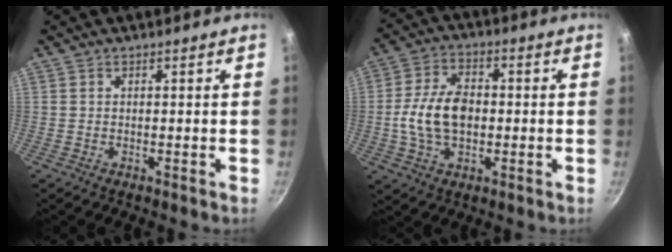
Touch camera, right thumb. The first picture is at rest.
{"total": 11.3, "force": [-0.7, 7.3, 8.6], "torque": [-0.149, 0.018, -0.019]}